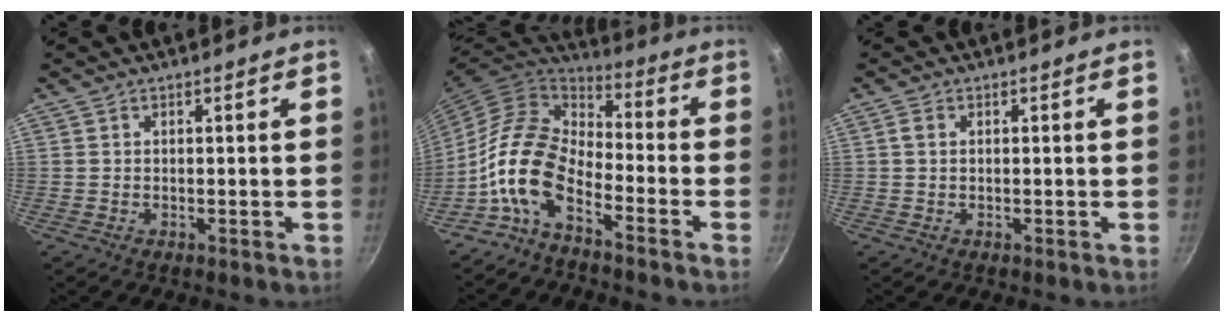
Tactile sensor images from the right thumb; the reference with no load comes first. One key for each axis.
{"total": 13.5, "fx": -6.4, "fy": 7.3, "fz": 9.4, "tx": -0.163, "ty": 0.061, "tz": -0.143}
{"total": 1.1, "fx": 0.2, "fy": 0.8, "fz": 0.7, "tx": -0.015, "ty": 0.004, "tz": 0.002}